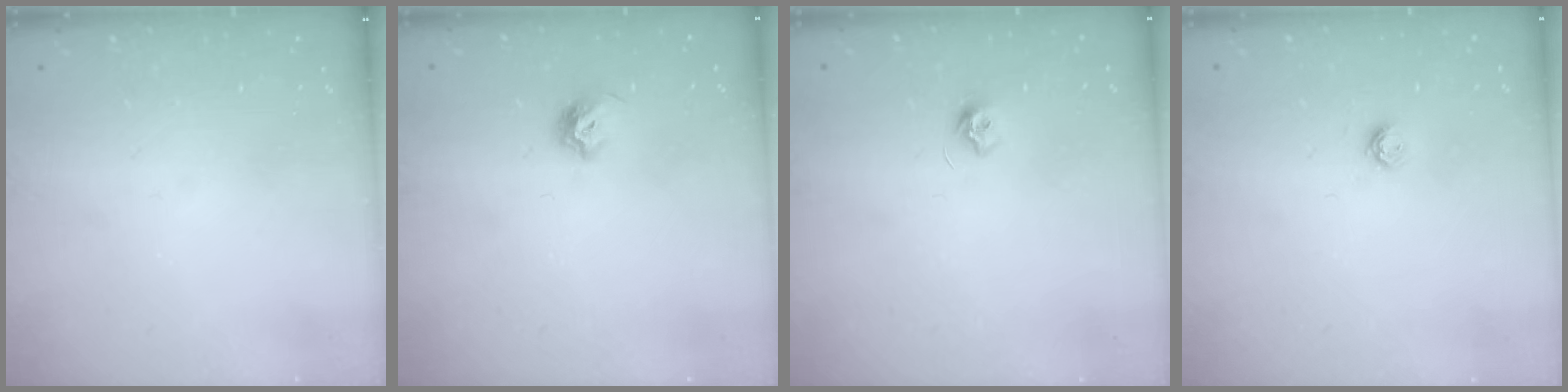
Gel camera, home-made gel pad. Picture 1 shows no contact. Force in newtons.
{"total": 5.1, "press": 5.0, "slide": 1.0}
{"total": 6.4, "press": 6.3, "slide": 0.6}
{"total": 3.5, "press": 3.4, "slide": 0.4}